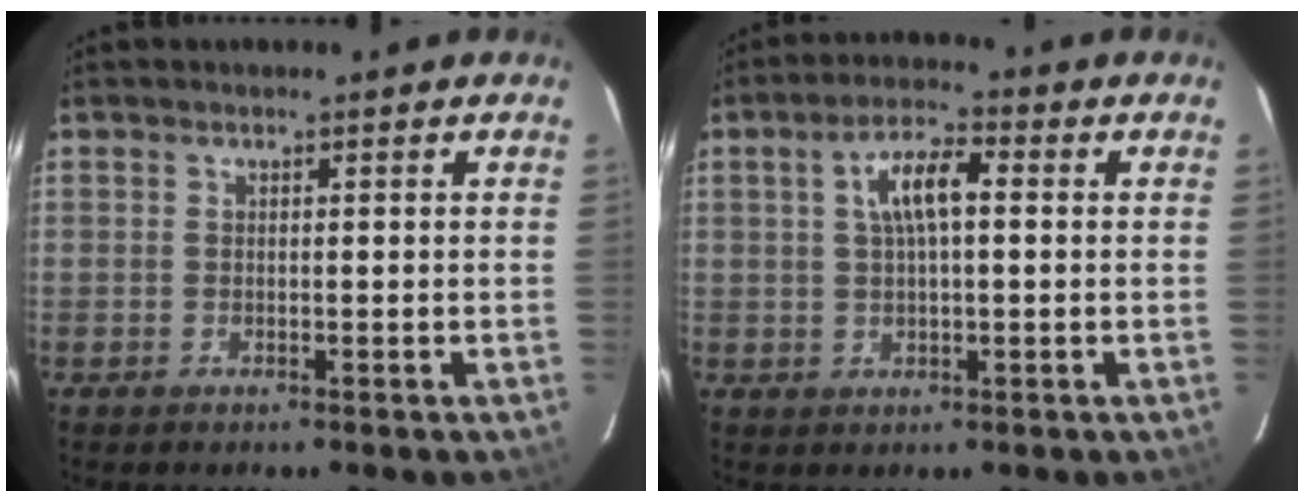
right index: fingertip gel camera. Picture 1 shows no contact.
{"total": 6.8, "force": [1.2, 2.5, 6.2], "torque": [-0.117, 0.017, 0.025]}